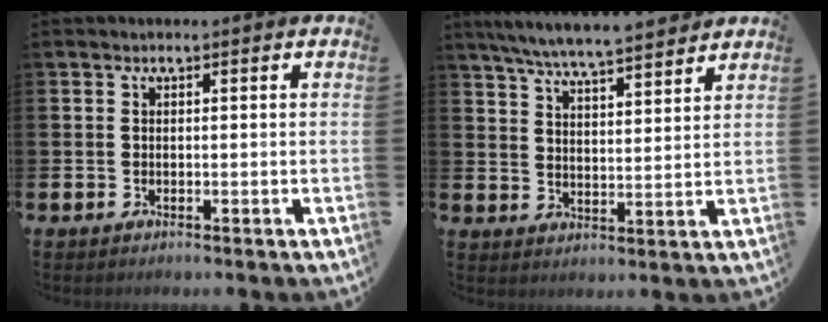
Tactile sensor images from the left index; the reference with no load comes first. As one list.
[{"total": 6.8, "force": [6.5, 0.2, 1.8], "torque": [-0.058, -0.035, 0.117]}]